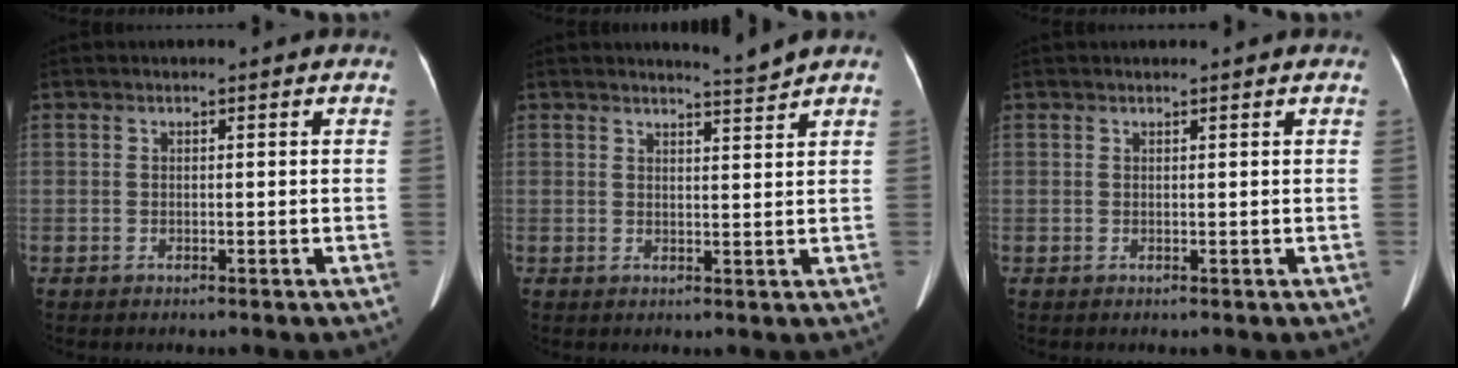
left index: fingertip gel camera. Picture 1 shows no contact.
{"total": 1.9, "force": [1.6, -0.9, -0.3], "torque": [-0.012, -0.016, 0.030]}
{"total": 1.3, "force": [1.3, 0.2, 0.4], "torque": [-0.006, 0.016, 0.021]}